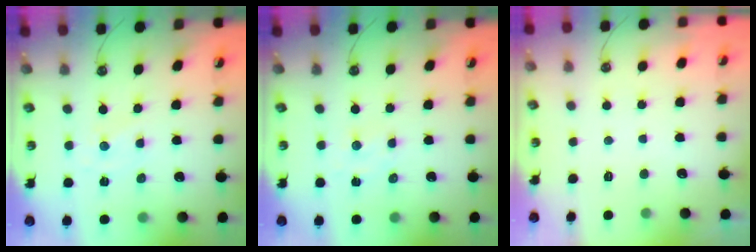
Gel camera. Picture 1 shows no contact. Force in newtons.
{"total": 3.0, "press": 3.0, "slide": 0.4}
{"total": 0.0}